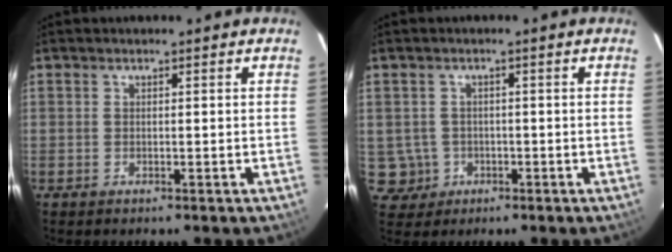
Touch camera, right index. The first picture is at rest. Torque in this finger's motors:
{"motor_torque": [-0.41, 0.13, -1.05, -0.21]}